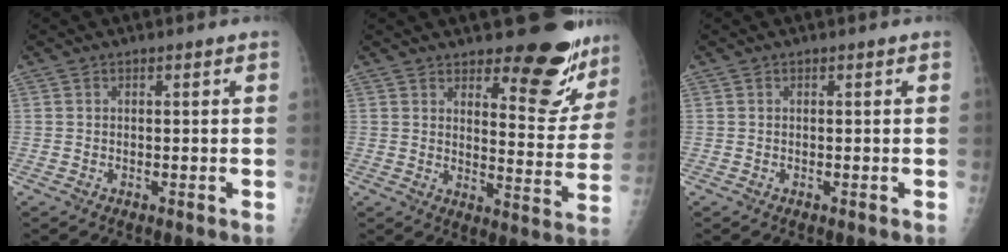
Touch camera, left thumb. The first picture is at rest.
{"total": 15.1, "force": [11.2, 5.3, 8.7], "torque": [-0.063, -0.102, 0.145]}
{"total": 0.0}